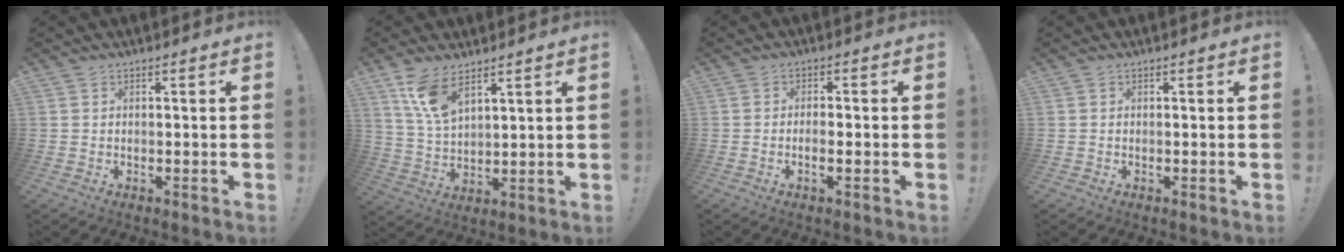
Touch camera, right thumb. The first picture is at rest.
{"total": 10.1, "force": [6.9, 4.2, 6.1], "torque": [-0.121, -0.029, 0.131]}
{"total": 3.0, "force": [-1.0, 0.6, 2.8], "torque": [-0.048, -0.001, -0.019]}
{"total": 0.0}